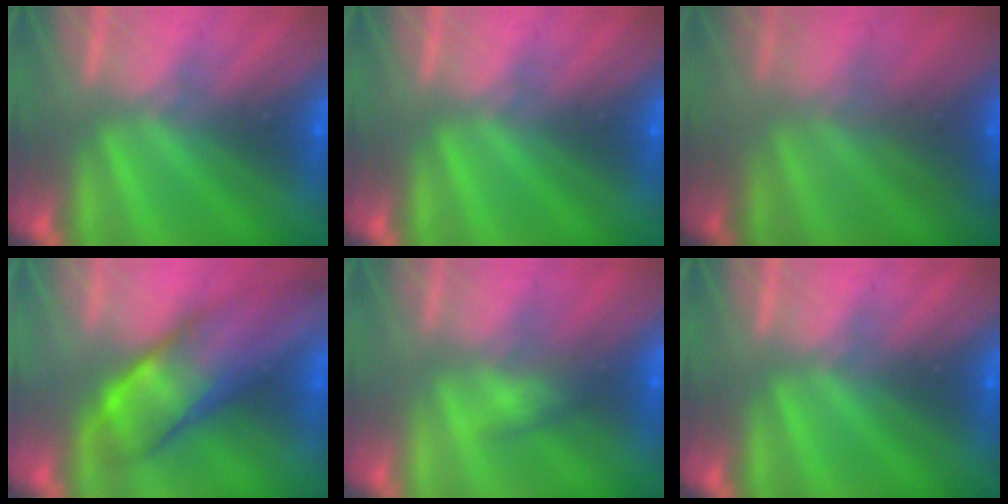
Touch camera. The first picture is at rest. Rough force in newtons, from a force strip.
{"total": 0.0}
{"total": 3.0}
{"total": 9.5}
{"total": 2.6}
{"total": 0.0}